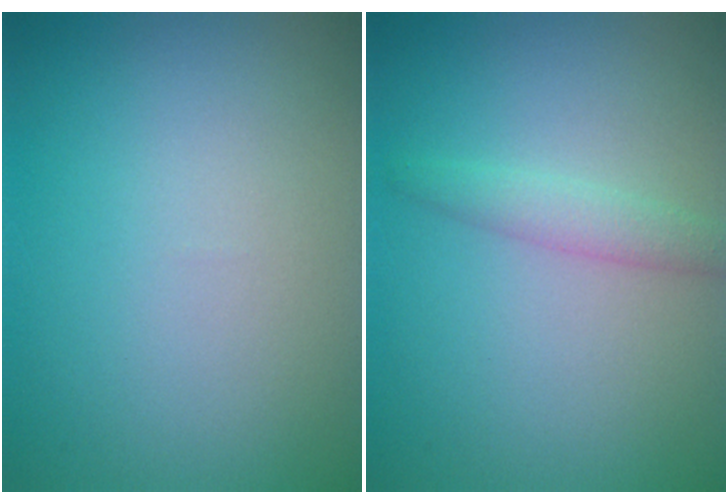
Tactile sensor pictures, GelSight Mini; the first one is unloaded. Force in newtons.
{"total": 1.7, "press": 1.7, "slide": 0.0}